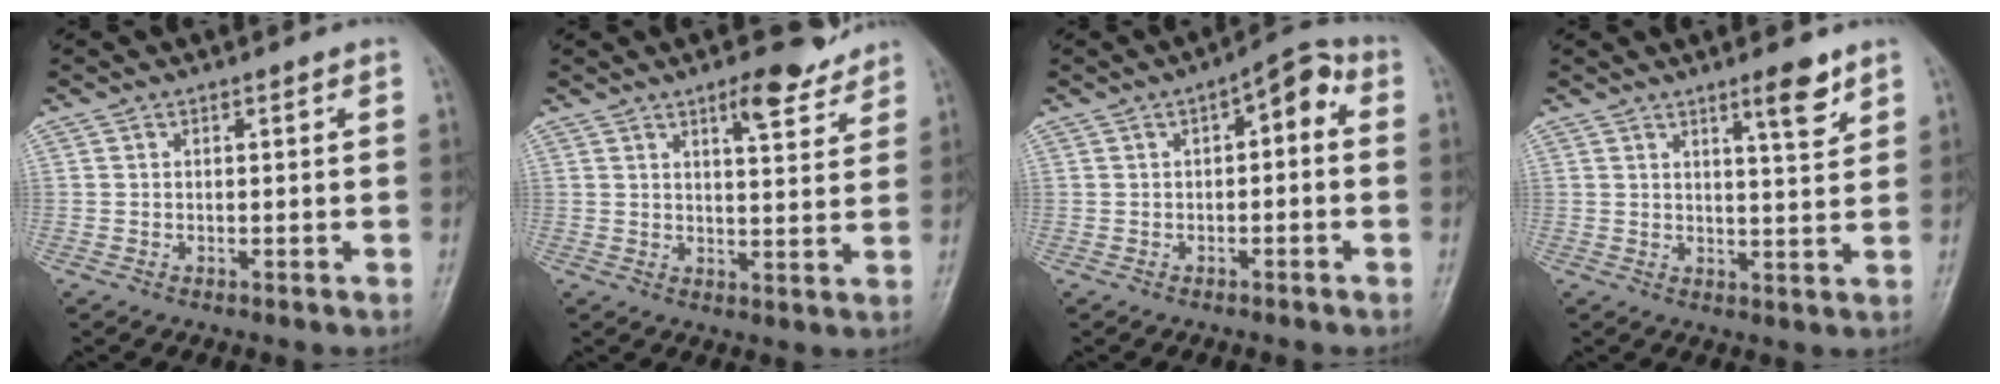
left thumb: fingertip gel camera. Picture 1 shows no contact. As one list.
[{"total": 7.4, "force": [5.2, 2.2, 4.7], "torque": [-0.052, -0.034, 0.073]}, {"total": 5.7, "force": [0.6, 2.8, 5.0], "torque": [-0.046, 0.028, -0.007]}, {"total": 5.7, "force": [3.8, 1.0, 4.1], "torque": [-0.054, -0.028, 0.057]}]